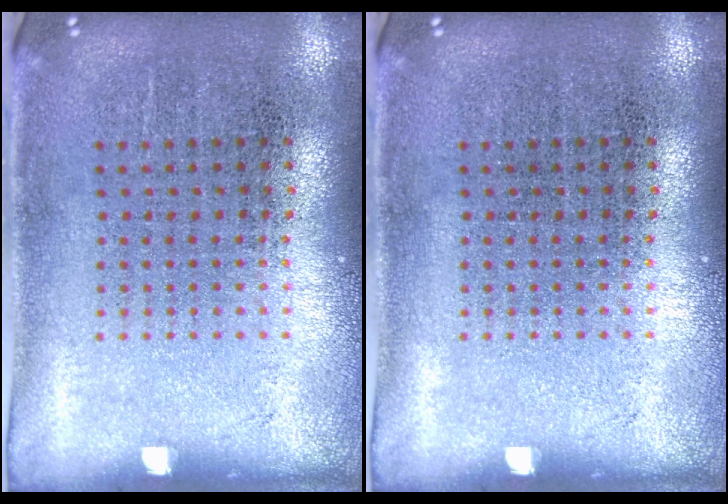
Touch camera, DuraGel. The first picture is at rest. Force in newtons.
{"total": 0.0}